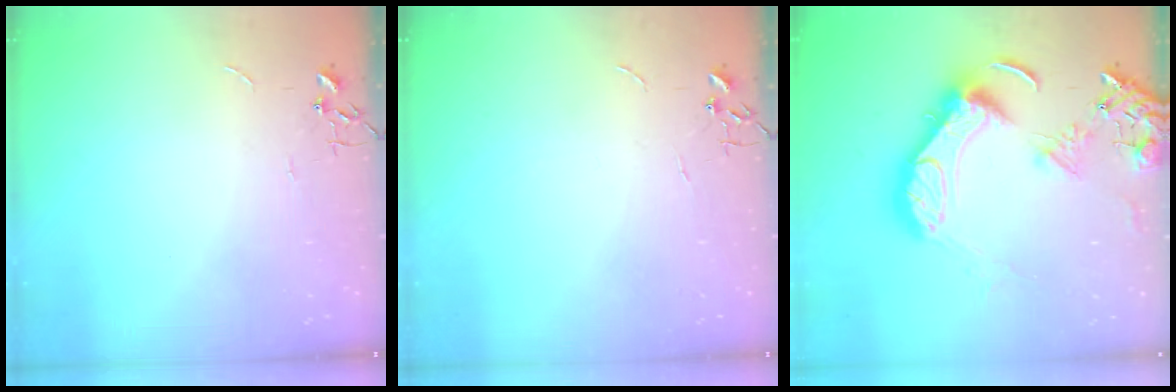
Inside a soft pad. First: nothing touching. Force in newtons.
{"total": 0.0}
{"total": 19.3, "press": 19.1, "slide": 2.4}